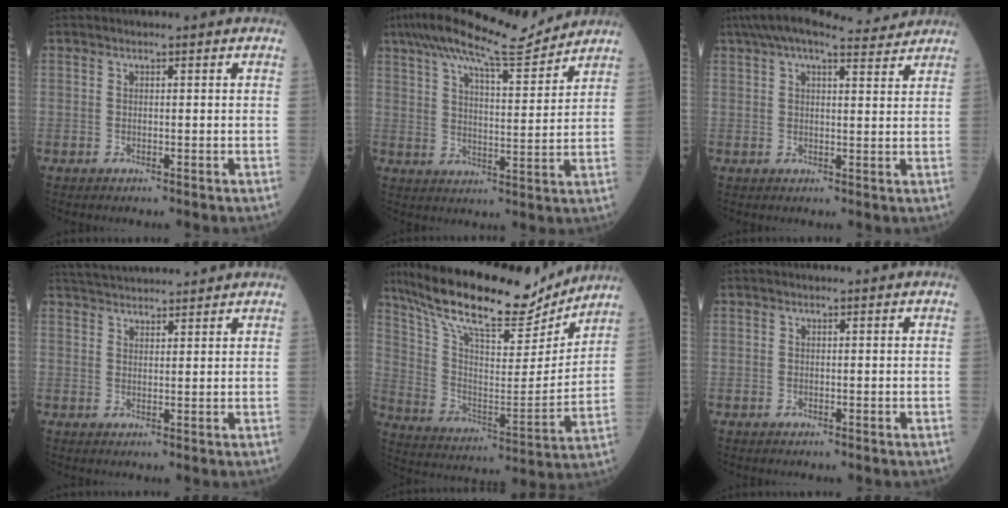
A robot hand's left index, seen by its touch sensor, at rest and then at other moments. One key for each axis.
{"total": 13.2, "fx": 11.7, "fy": 1.2, "fz": 6.0, "tx": -0.110, "ty": 0.010, "tz": 0.184}
{"total": 12.6, "fx": 11.2, "fy": 1.9, "fz": 5.3, "tx": -0.093, "ty": 0.036, "tz": 0.161}
{"total": 9.0, "fx": 8.5, "fy": 1.2, "fz": 2.8, "tx": -0.051, "ty": 0.034, "tz": 0.133}
{"total": 21.9, "fx": 18.6, "fy": 4.9, "fz": 10.5, "tx": -0.191, "ty": -0.001, "tz": 0.305}
{"total": 0.0}